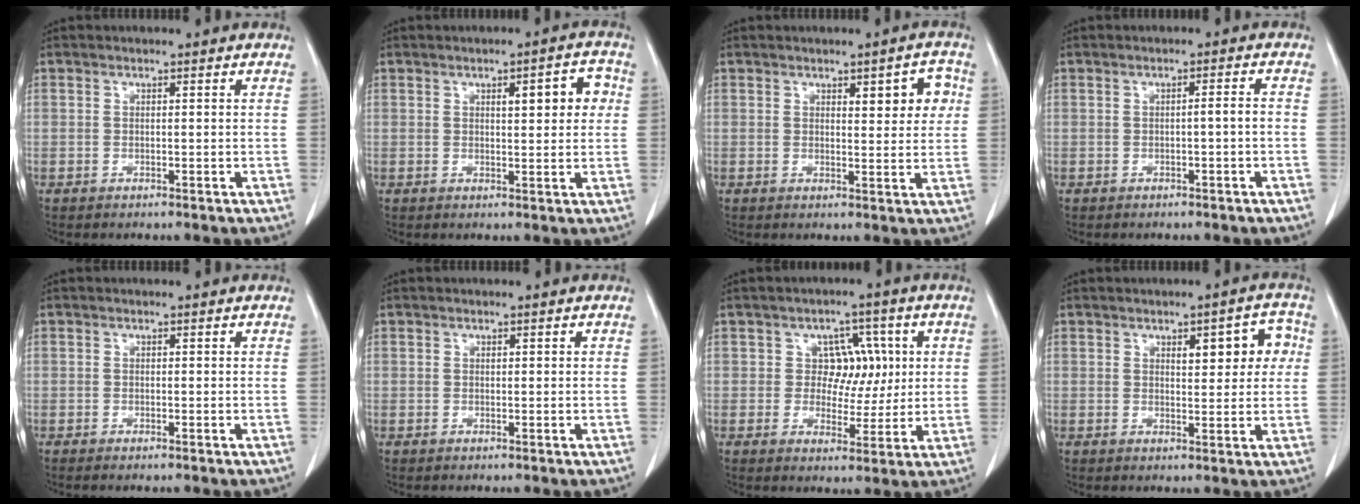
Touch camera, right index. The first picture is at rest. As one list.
[{"total": 5.4, "force": [1.4, 1.6, 5.0], "torque": [-0.065, 0.014, 0.020]}, {"total": 4.9, "force": [1.6, 1.7, 4.3], "torque": [-0.050, 0.009, 0.023]}, {"total": 1.5, "force": [-0.6, -0.1, 1.4], "torque": [-0.020, 0.002, -0.009]}, {"total": 0.6, "force": [-0.5, 0.0, 0.4], "torque": [-0.008, -0.001, -0.010]}, {"total": 0.0}, {"total": 6.1, "force": [1.1, 5.0, 3.2], "torque": [-0.028, 0.016, 0.022]}, {"total": 6.3, "force": [1.8, 2.5, 5.5], "torque": [-0.062, 0.020, 0.026]}]